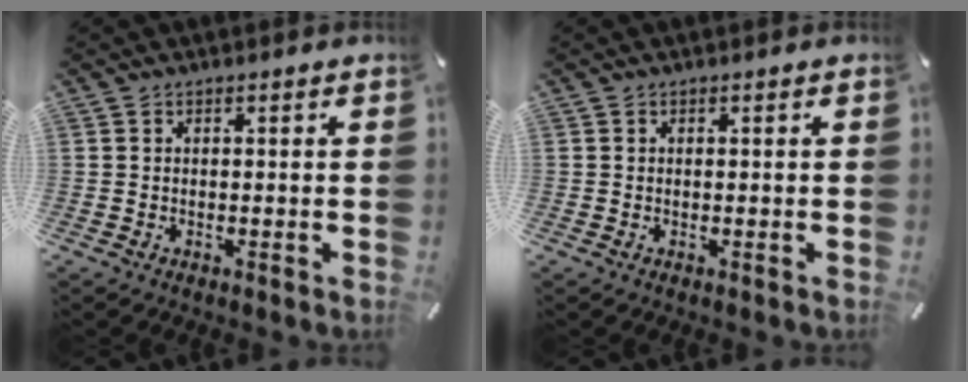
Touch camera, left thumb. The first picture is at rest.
{"total": 0.0}